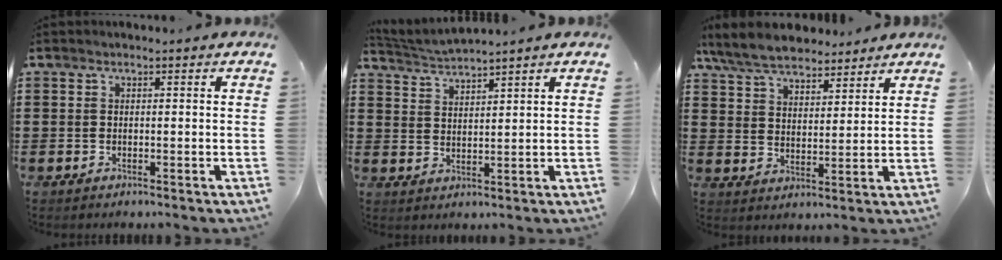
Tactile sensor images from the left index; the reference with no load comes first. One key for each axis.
{"total": 2.7, "fx": 2.6, "fy": -0.5, "fz": 0.2, "tx": -0.014, "ty": -0.011, "tz": 0.048}
{"total": 7.5, "fx": 6.7, "fy": 2.3, "fz": 2.5, "tx": -0.075, "ty": -0.013, "tz": 0.124}